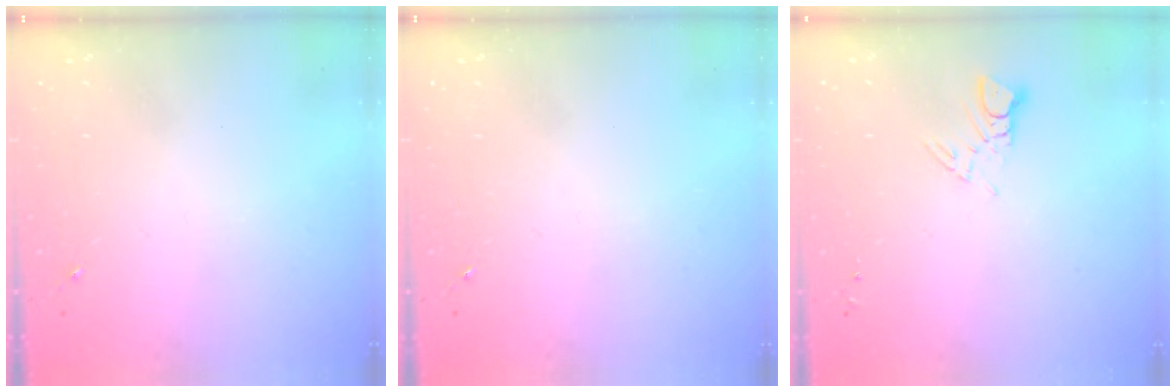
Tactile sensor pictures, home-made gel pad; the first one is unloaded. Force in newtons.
{"total": 0.0}
{"total": 3.9, "press": 3.9, "slide": 0.4}